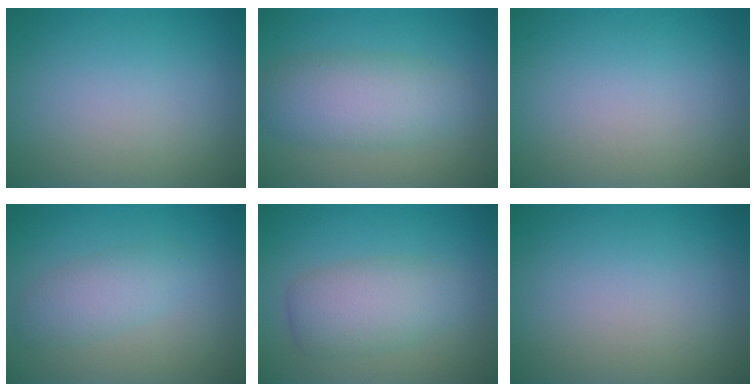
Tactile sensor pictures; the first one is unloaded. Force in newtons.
{"total": 4.9, "press": 4.9, "slide": 0.0}
{"total": 0.0}
{"total": 2.5, "press": 2.5, "slide": 0.2}
{"total": 4.0, "press": 4.0, "slide": 0.1}
{"total": 0.0}